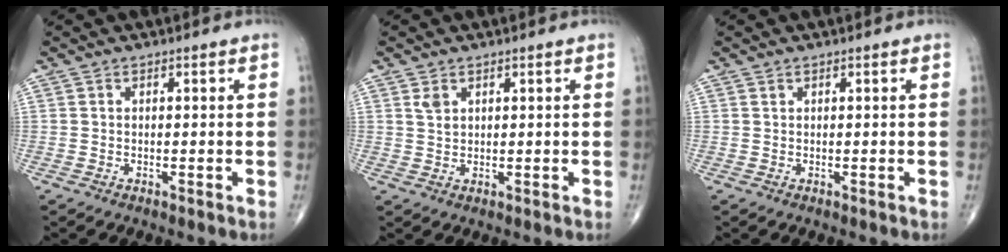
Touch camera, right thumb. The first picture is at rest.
{"total": 1.9, "force": [1.0, 1.2, 1.1], "torque": [-0.015, -0.002, 0.024]}
{"total": 0.0}